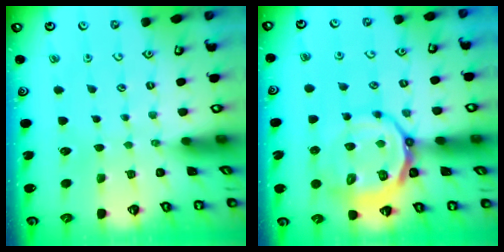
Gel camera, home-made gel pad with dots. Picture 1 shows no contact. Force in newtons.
{"total": 15.0, "press": 14.8, "slide": 2.7}